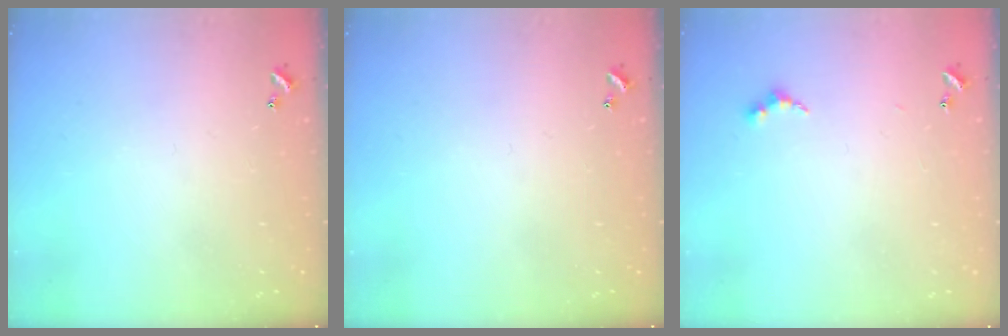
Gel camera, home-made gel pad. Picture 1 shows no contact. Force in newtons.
{"total": 0.0}
{"total": 4.0, "press": 4.0, "slide": 0.5}